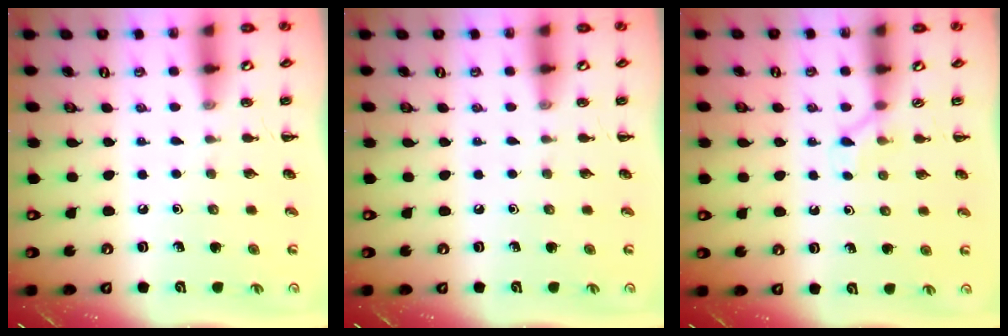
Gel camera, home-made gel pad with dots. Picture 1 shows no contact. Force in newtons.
{"total": 0.0}
{"total": 2.6, "press": 2.5, "slide": 0.9}